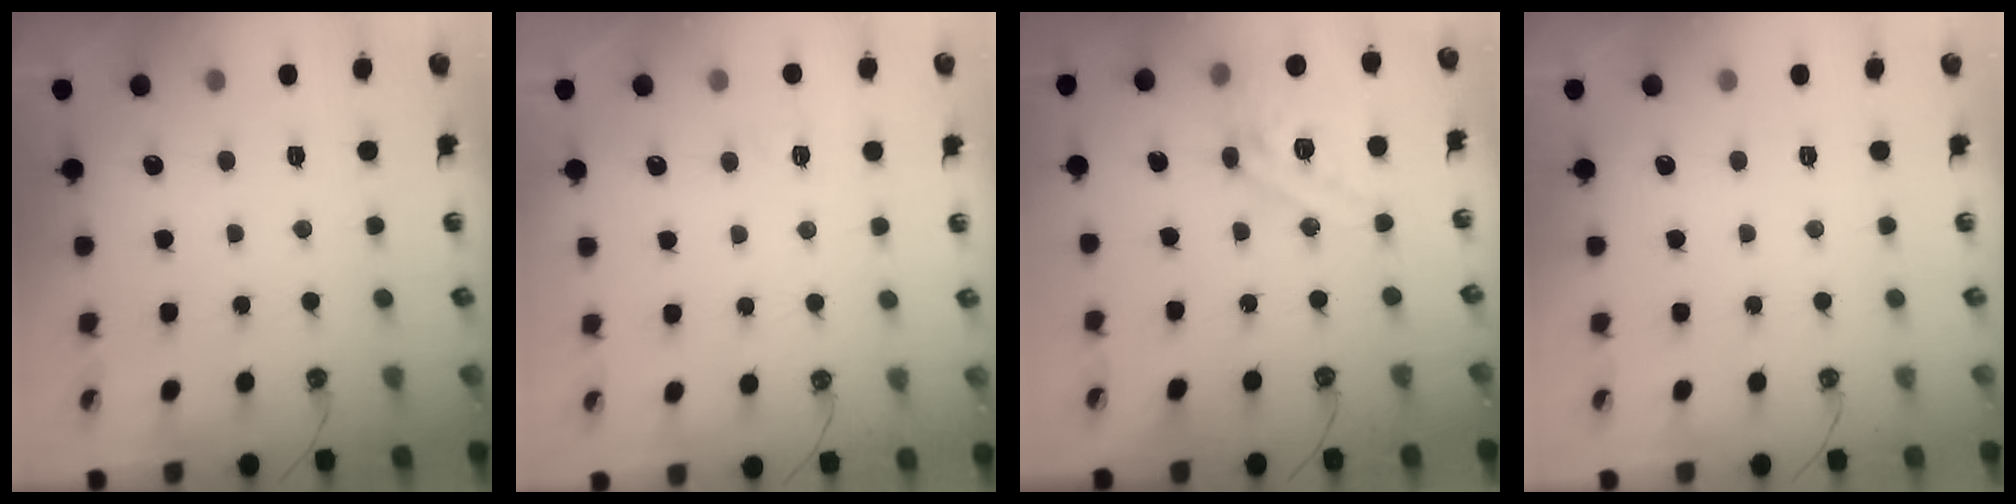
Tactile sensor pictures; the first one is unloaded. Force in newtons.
{"total": 3.0, "press": 3.0, "slide": 0.3}
{"total": 15.4, "press": 15.3, "slide": 1.4}
{"total": 0.0}